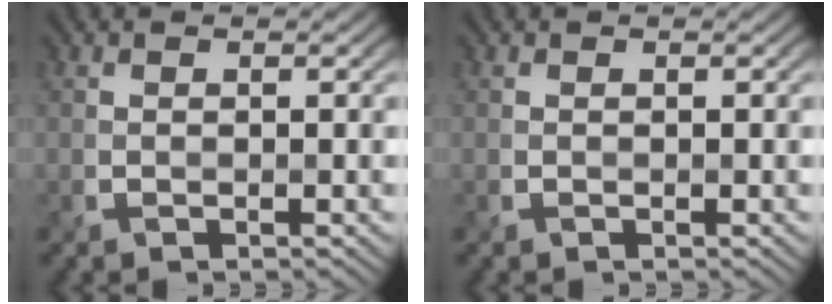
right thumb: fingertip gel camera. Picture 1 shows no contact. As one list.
[{"total": 0.0}]